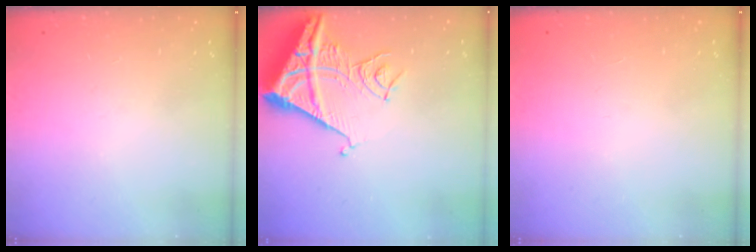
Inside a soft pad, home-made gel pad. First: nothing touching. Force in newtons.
{"total": 12.2, "press": 12.1, "slide": 1.5}
{"total": 1.6, "press": 1.6, "slide": 0.1}